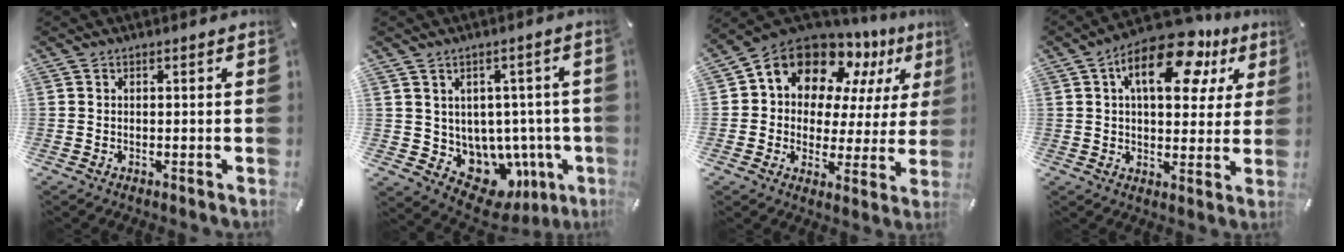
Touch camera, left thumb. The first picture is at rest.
{"total": 7.3, "force": [-0.5, 6.8, 2.6], "torque": [-0.041, -0.031, 0.011]}
{"total": 12.9, "force": [9.5, 8.0, 3.7], "torque": [-0.081, -0.085, 0.171]}
{"total": 17.1, "force": [8.2, 9.1, 12.0], "torque": [-0.170, -0.034, 0.132]}